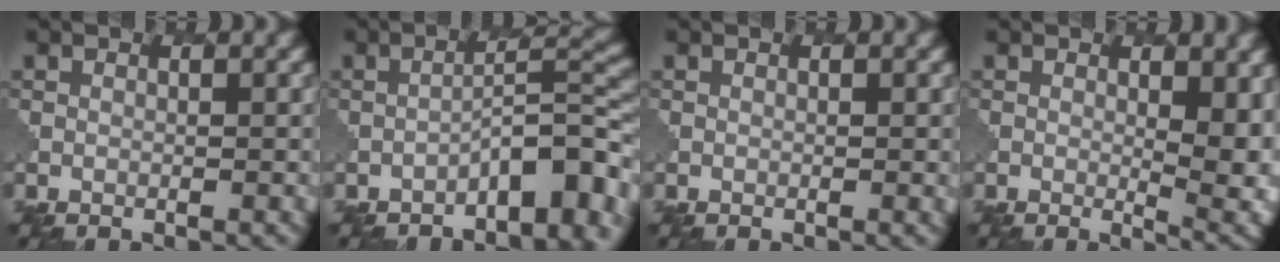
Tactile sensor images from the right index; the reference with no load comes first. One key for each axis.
{"total": 6.5, "fx": -3.9, "fy": 2.0, "fz": 4.8, "tx": -0.056, "ty": 0.015, "tz": -0.061}
{"total": 0.6, "fx": 0.2, "fy": 0.1, "fz": 0.6, "tx": -0.006, "ty": -0.001, "tz": 0.005}
{"total": 6.9, "fx": 0.8, "fy": 2.9, "fz": 6.2, "tx": -0.072, "ty": -0.011, "tz": 0.019}